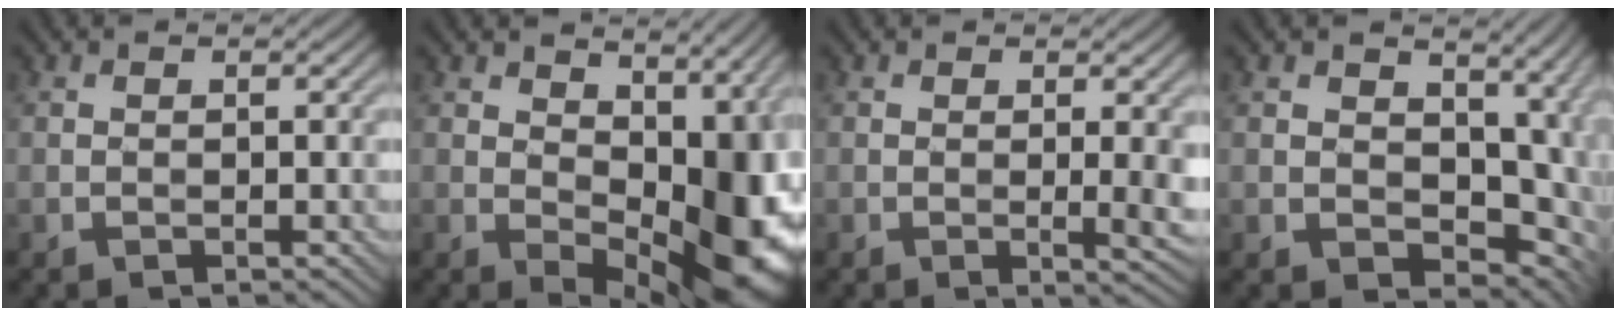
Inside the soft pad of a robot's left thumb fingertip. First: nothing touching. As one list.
[{"total": 14.7, "force": [1.7, 8.3, 12.1], "torque": [-0.139, -0.009, 0.050]}, {"total": 2.8, "force": [0.2, 0.4, 2.8], "torque": [-0.047, -0.004, 0.003]}, {"total": 11.6, "force": [0.4, 7.6, 8.7], "torque": [-0.127, -0.026, 0.020]}]